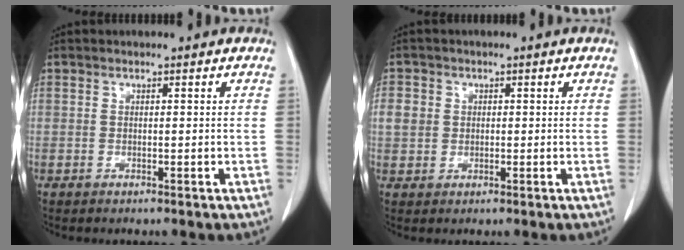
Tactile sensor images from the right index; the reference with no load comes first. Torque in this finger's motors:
{"motor_torque": [-0.07, 0.07, 0.01, 0.01]}